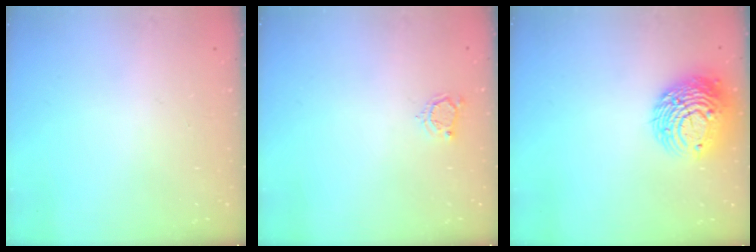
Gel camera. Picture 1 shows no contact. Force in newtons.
{"total": 3.9, "press": 3.9, "slide": 0.5}
{"total": 12.8, "press": 12.8, "slide": 1.1}